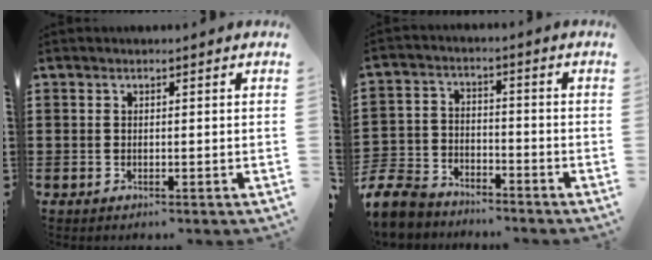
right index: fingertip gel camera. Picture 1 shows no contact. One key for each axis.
{"total": 7.6, "fx": -7.2, "fy": 2.2, "fz": 1.3, "tx": -0.051, "ty": 0.013, "tz": -0.147}